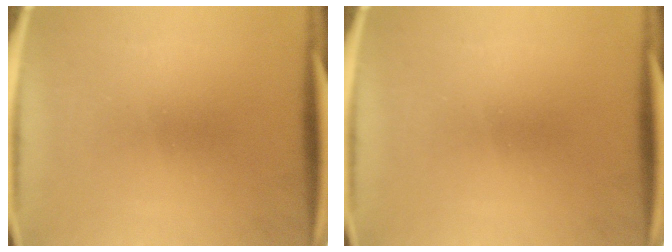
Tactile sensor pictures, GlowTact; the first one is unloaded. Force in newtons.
{"total": 0.0}